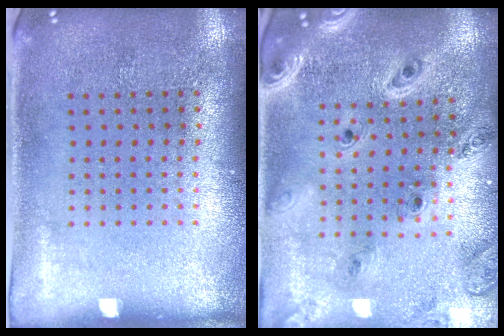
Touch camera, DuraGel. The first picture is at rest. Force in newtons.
{"total": 1.8, "press": 1.7, "slide": 0.4}